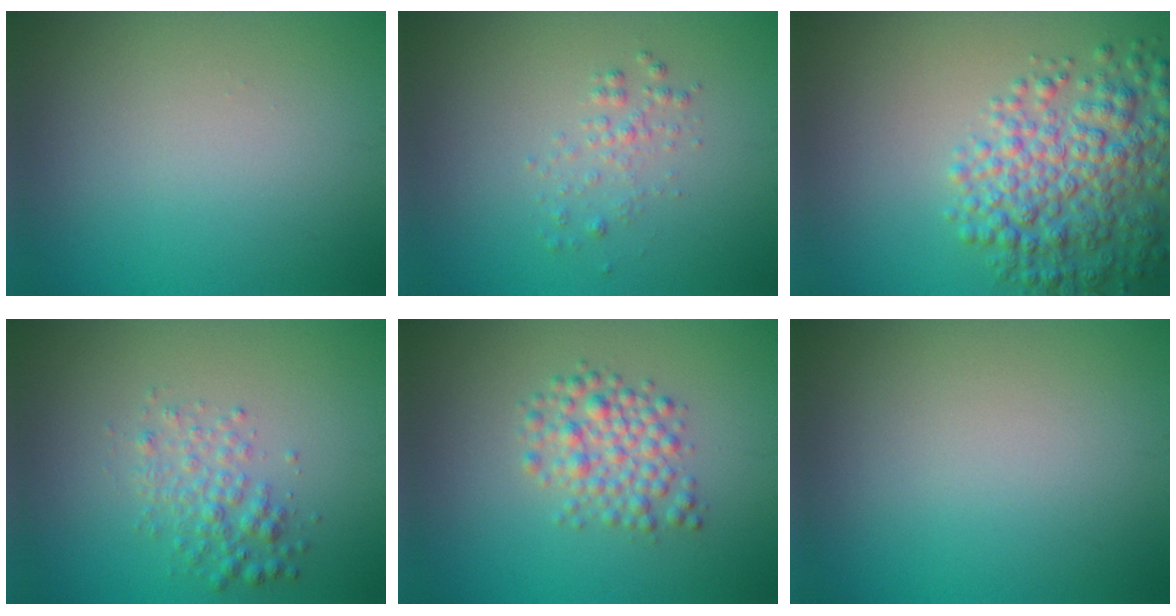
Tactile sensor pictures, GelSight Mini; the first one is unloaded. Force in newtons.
{"total": 1.3, "press": 1.3, "slide": 0.1}
{"total": 6.6, "press": 6.6, "slide": 0.2}
{"total": 2.5, "press": 2.5, "slide": 0.0}
{"total": 3.2, "press": 3.2, "slide": 0.1}
{"total": 0.0}